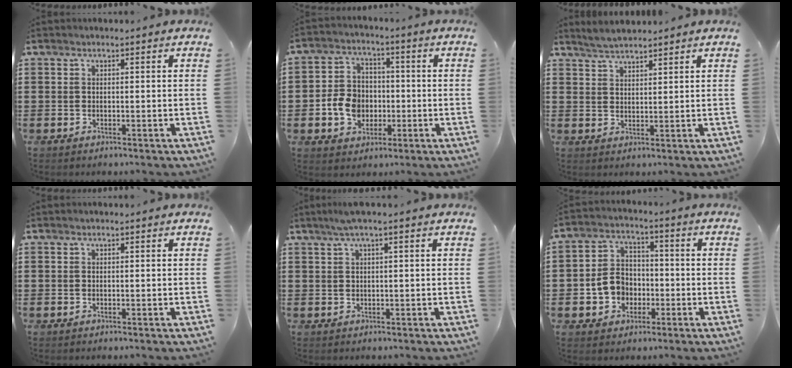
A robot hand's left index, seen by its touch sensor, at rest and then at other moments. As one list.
[{"total": 7.3, "force": [-1.3, 6.2, 3.6], "torque": [-0.089, 0.010, -0.029]}, {"total": 2.9, "force": [2.9, 0.2, 0.4], "torque": [-0.016, -0.002, 0.056]}, {"total": 0.0}, {"total": 1.8, "force": [0.7, -0.1, 1.6], "torque": [-0.030, -0.001, 0.012]}, {"total": 6.5, "force": [-1.7, 5.5, 2.9], "torque": [-0.078, 0.015, -0.034]}]